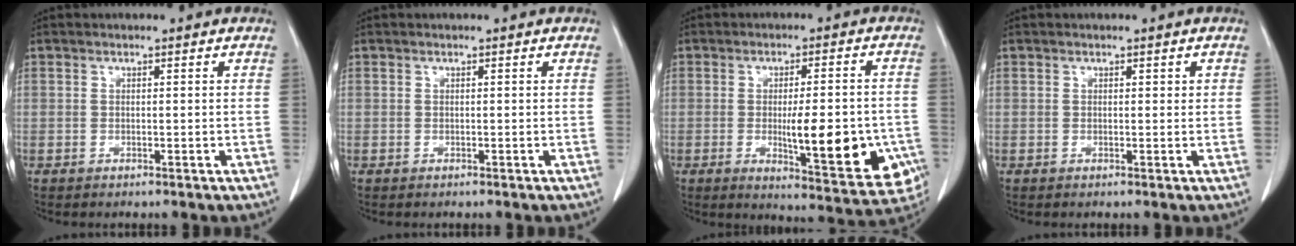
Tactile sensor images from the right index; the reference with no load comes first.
{"total": 0.0}
{"total": 15.1, "force": [-3.4, 3.8, 14.2], "torque": [-0.164, -0.007, -0.033]}
{"total": 0.7, "force": [0.3, 0.4, 0.5], "torque": [-0.004, 0.002, 0.004]}